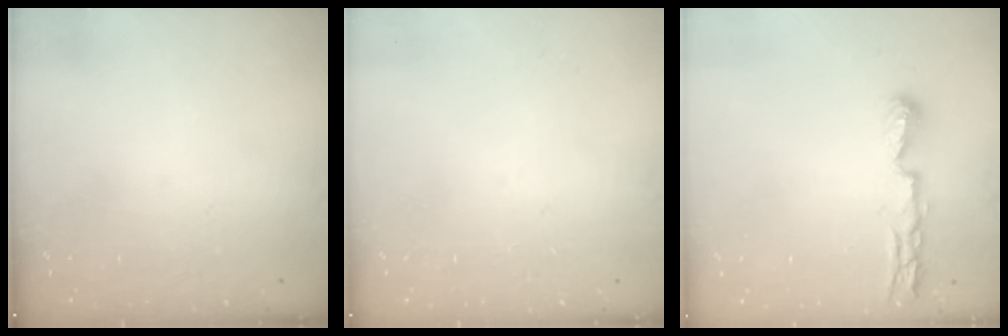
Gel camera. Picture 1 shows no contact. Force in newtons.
{"total": 0.0}
{"total": 8.1, "press": 8.0, "slide": 1.1}